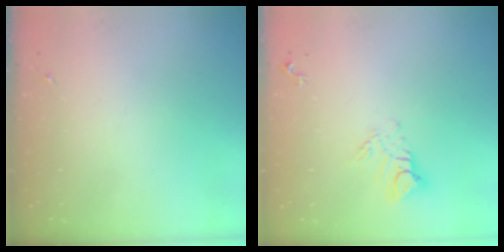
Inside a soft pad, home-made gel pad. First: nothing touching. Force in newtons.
{"total": 7.6, "press": 7.6, "slide": 0.7}